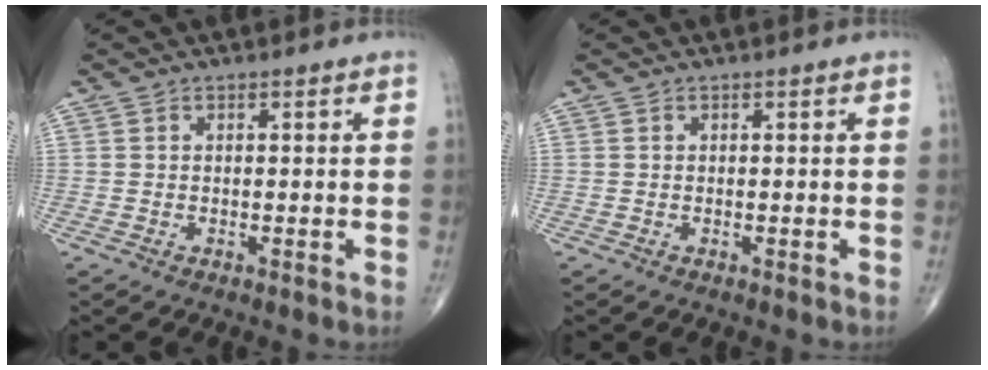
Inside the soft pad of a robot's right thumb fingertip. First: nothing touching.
{"total": 0.0}